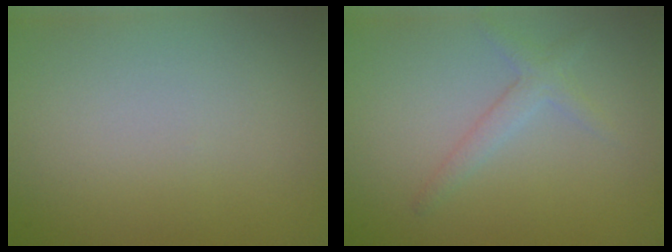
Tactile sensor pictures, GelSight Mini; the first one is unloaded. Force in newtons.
{"total": 1.8, "press": 1.8, "slide": 0.1}